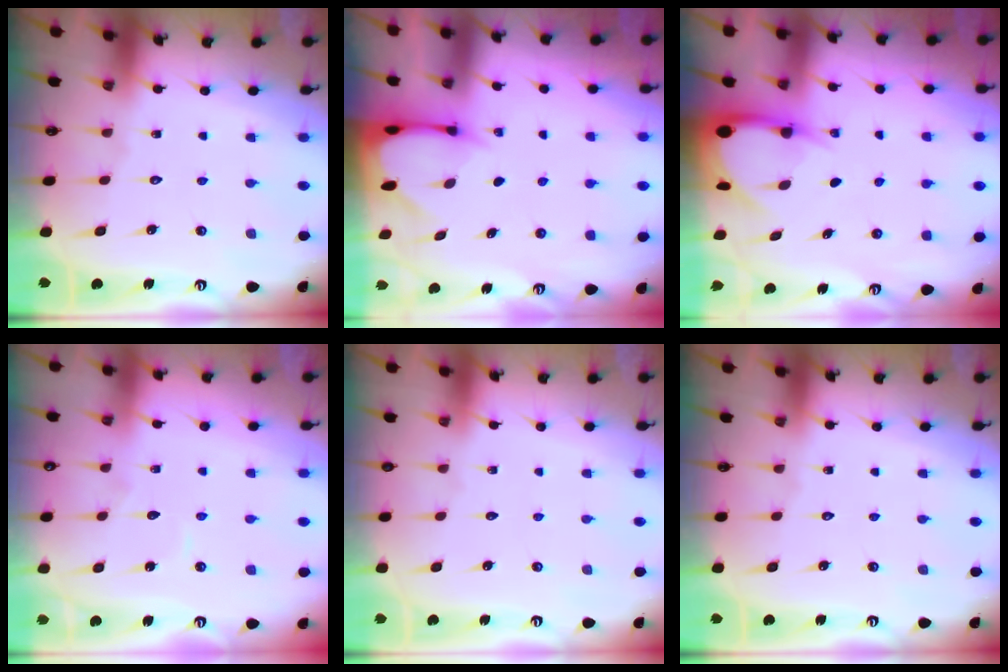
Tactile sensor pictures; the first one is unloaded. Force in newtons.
{"total": 3.4, "press": 3.4, "slide": 0.4}
{"total": 4.6, "press": 4.6, "slide": 0.7}
{"total": 4.3, "press": 4.3, "slide": 0.4}
{"total": 0.0}
{"total": 0.0}